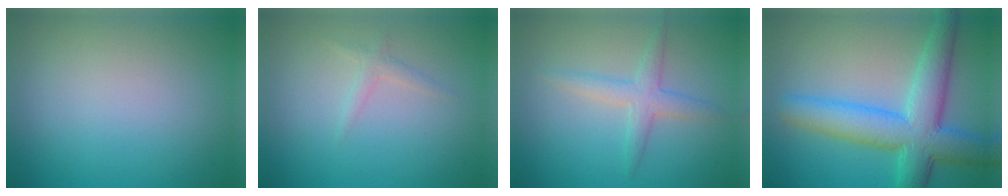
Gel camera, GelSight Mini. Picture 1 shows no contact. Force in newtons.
{"total": 1.1, "press": 1.1, "slide": 0.0}
{"total": 2.5, "press": 2.5, "slide": 0.1}
{"total": 8.2, "press": 8.2, "slide": 0.2}